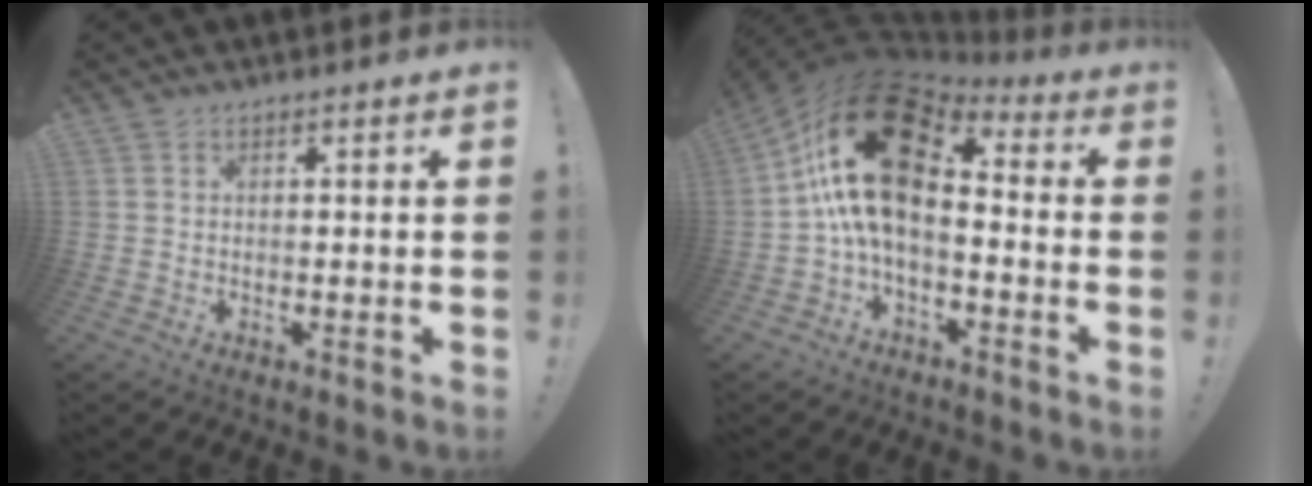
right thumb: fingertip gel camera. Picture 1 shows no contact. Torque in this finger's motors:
{"motor_torque": [0.56, 1.58, 1.71, -1.05, 0.91]}